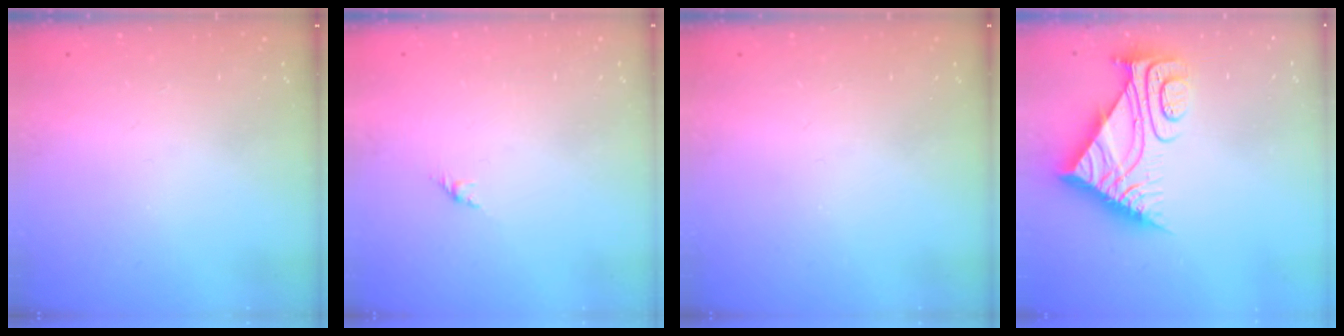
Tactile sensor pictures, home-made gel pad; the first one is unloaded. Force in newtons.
{"total": 1.6, "press": 1.5, "slide": 0.7}
{"total": 0.0}
{"total": 10.2, "press": 10.2, "slide": 0.8}